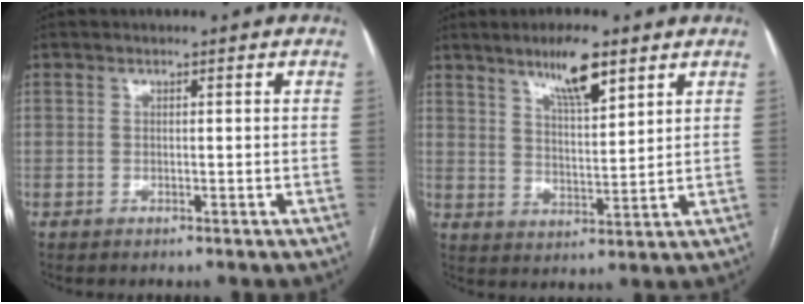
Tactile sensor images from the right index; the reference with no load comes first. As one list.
[{"total": 7.9, "force": [5.5, 1.5, 5.5], "torque": [-0.098, -0.003, 0.097]}]